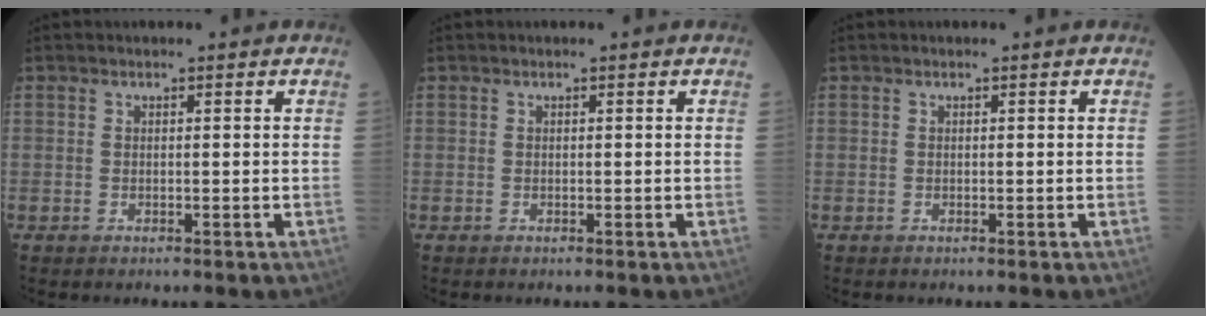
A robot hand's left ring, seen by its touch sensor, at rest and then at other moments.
{"total": 0.0}
{"total": 0.0}